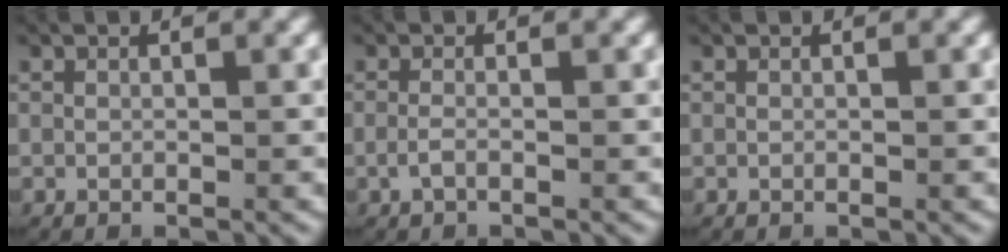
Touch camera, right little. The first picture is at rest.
{"total": 1.1, "force": [-0.6, 0.3, 0.8], "torque": [-0.026, -0.007, -0.009]}
{"total": 0.0}